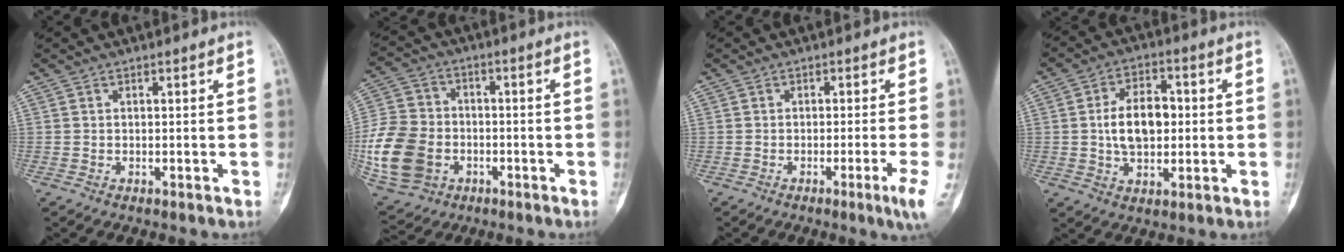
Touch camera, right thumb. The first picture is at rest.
{"total": 16.7, "force": [-4.1, 13.0, 9.7], "torque": [-0.196, 0.012, -0.068]}
{"total": 4.1, "force": [-1.6, -0.7, 3.7], "torque": [-0.063, -0.009, -0.027]}
{"total": 10.4, "force": [0.4, 6.5, 8.1], "torque": [-0.118, 0.013, 0.006]}